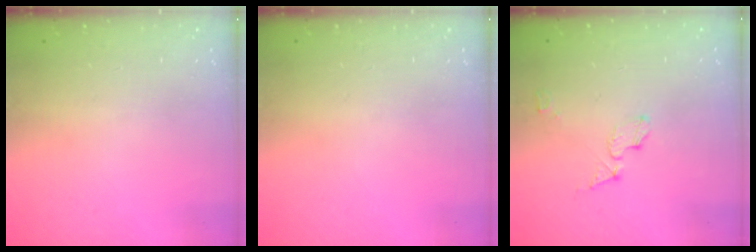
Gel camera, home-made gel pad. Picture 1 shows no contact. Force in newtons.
{"total": 0.0}
{"total": 6.1, "press": 6.1, "slide": 0.5}